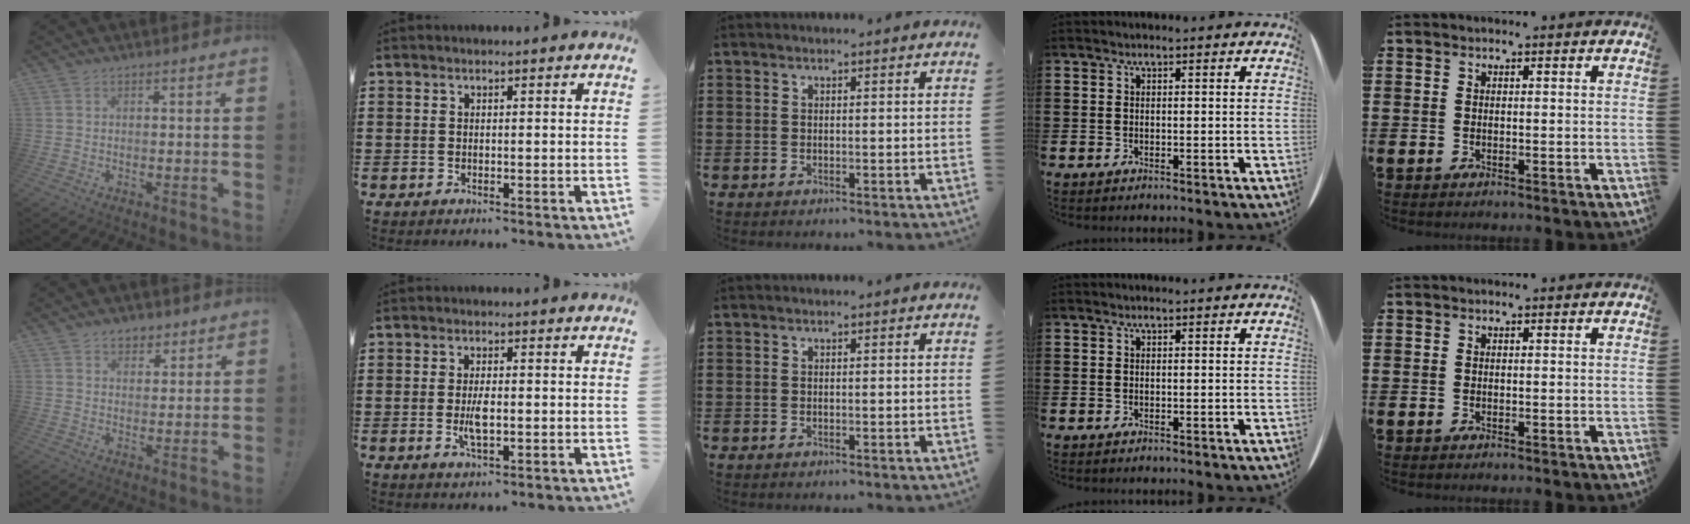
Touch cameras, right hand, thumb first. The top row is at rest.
{"thumb": {"total": 4.7, "force": [3.3, 3.2, 0.8], "torque": [-0.002, -0.020, 0.059]}, "index": {"total": 3.9, "force": [-0.6, 1.4, 3.6], "torque": [-0.072, -0.001, -0.013]}}